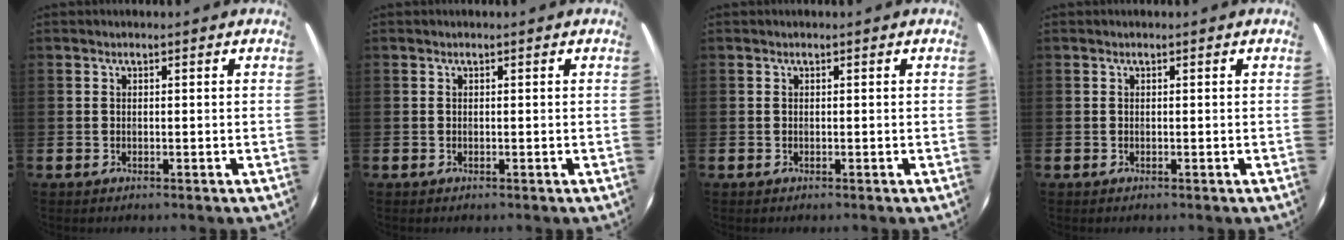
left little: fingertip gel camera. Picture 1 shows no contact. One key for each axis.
{"total": 0.0}
{"total": 0.0}
{"total": 0.0}